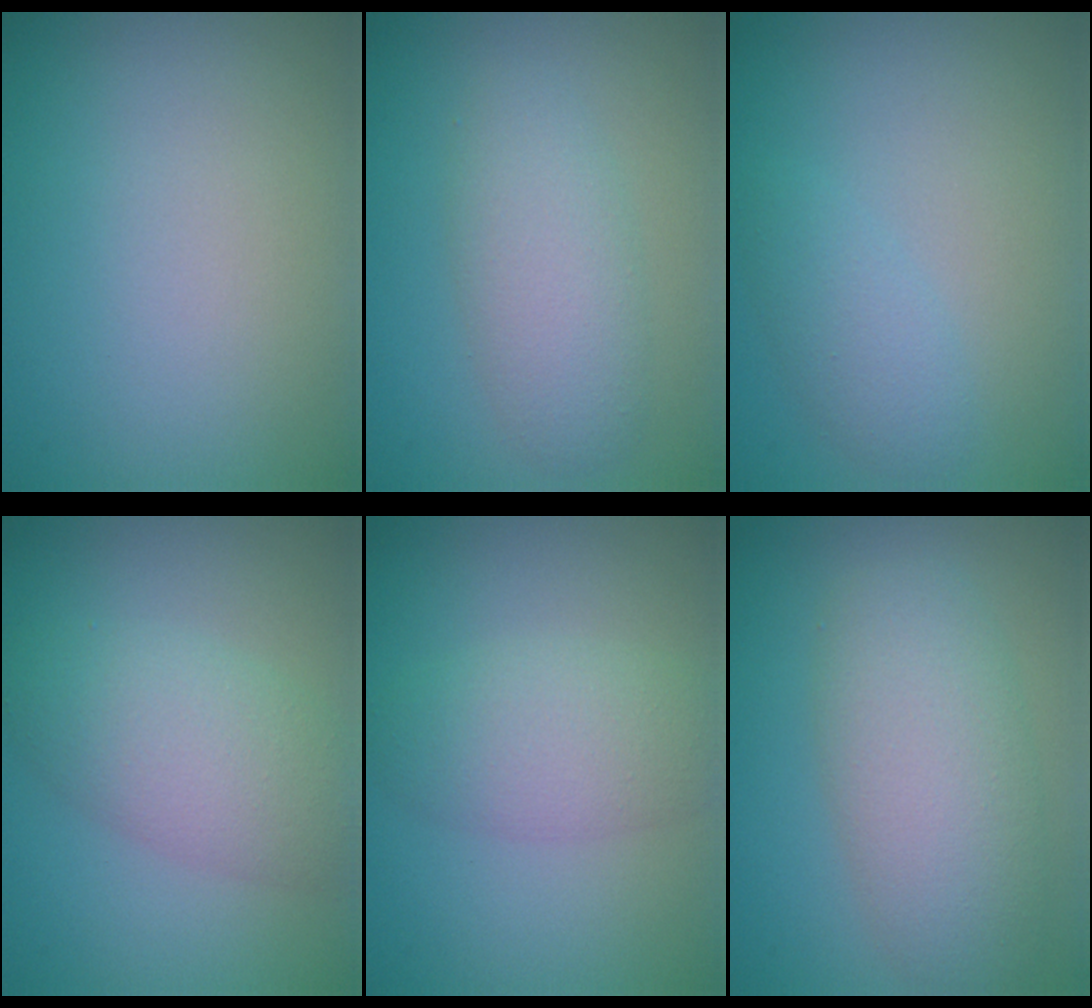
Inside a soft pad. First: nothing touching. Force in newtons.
{"total": 3.5, "press": 3.5, "slide": 0.3}
{"total": 1.9, "press": 1.9, "slide": 0.1}
{"total": 4.8, "press": 4.7, "slide": 0.2}
{"total": 3.4, "press": 3.4, "slide": 0.1}
{"total": 5.8, "press": 5.7, "slide": 0.2}